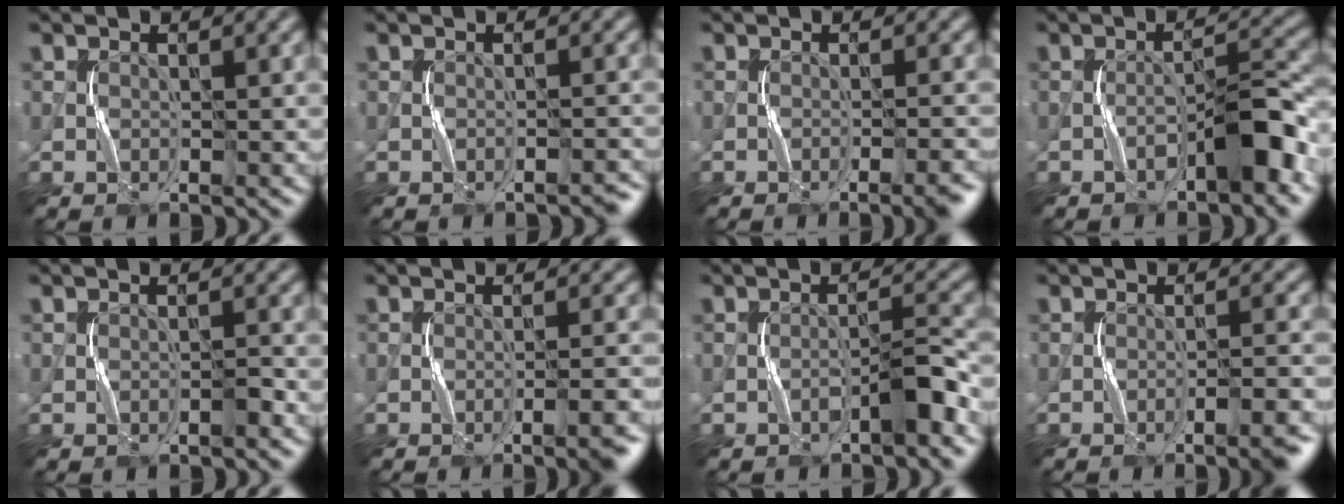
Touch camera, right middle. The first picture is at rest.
{"total": 0.8, "force": [-0.8, 0.0, 0.3], "torque": [-0.005, 0.004, -0.013]}
{"total": 2.6, "force": [-1.3, 0.2, 2.2], "torque": [-0.024, 0.008, -0.022]}
{"total": 4.1, "force": [-2.3, 0.8, 3.2], "torque": [-0.048, 0.020, -0.041]}
{"total": 0.7, "force": [-0.5, 0.2, 0.5], "torque": [-0.010, 0.005, -0.010]}
{"total": 3.5, "force": [-1.6, 0.5, 3.1], "torque": [-0.031, 0.010, -0.025]}
{"total": 2.6, "force": [-1.7, 0.2, 1.9], "torque": [-0.035, 0.017, -0.031]}
{"total": 4.1, "force": [-2.2, 0.5, 3.4], "torque": [-0.042, 0.013, -0.034]}